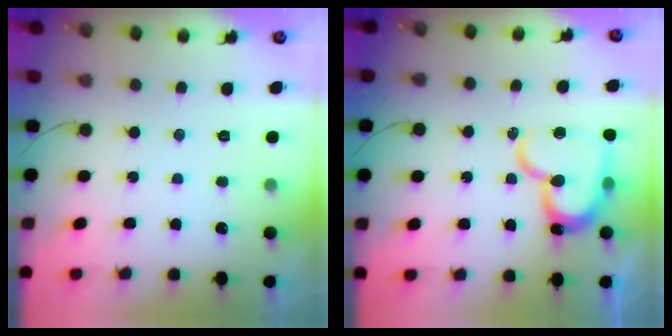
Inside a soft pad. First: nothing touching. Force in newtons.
{"total": 17.2, "press": 17.2, "slide": 1.5}